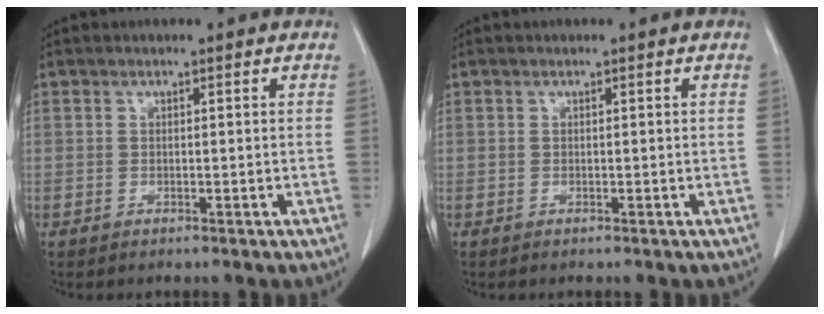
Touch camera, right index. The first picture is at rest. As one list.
[{"total": 0.0}]